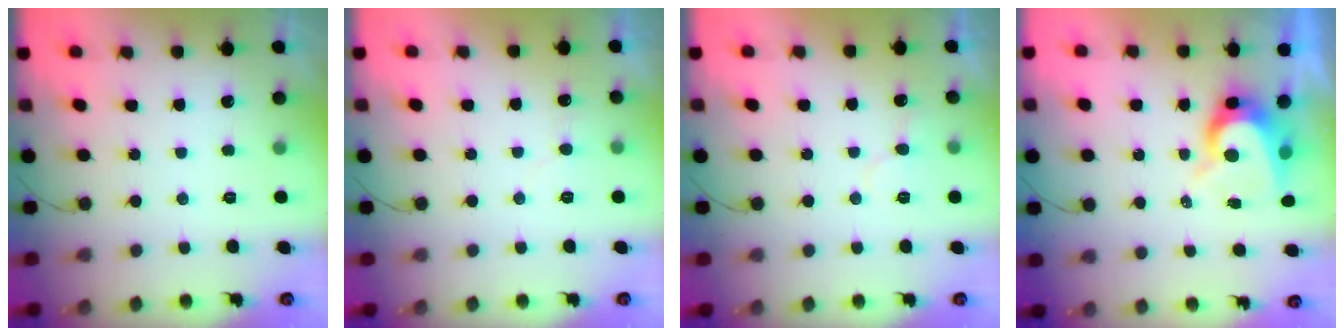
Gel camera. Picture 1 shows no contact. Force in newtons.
{"total": 5.1, "press": 5.0, "slide": 0.5}
{"total": 6.8, "press": 6.8, "slide": 0.5}
{"total": 7.8, "press": 7.8, "slide": 0.5}